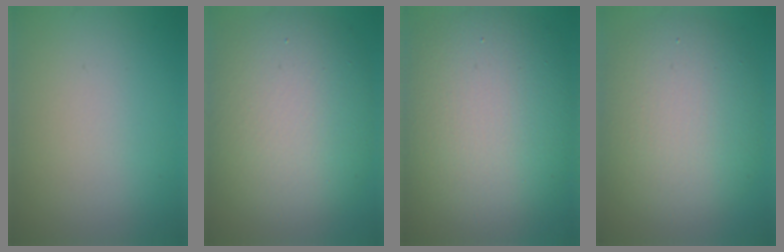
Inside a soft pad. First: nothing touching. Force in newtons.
{"total": 10.5, "press": 10.5, "slide": 1.1}
{"total": 12.6, "press": 12.5, "slide": 0.9}
{"total": 8.7, "press": 8.6, "slide": 0.5}